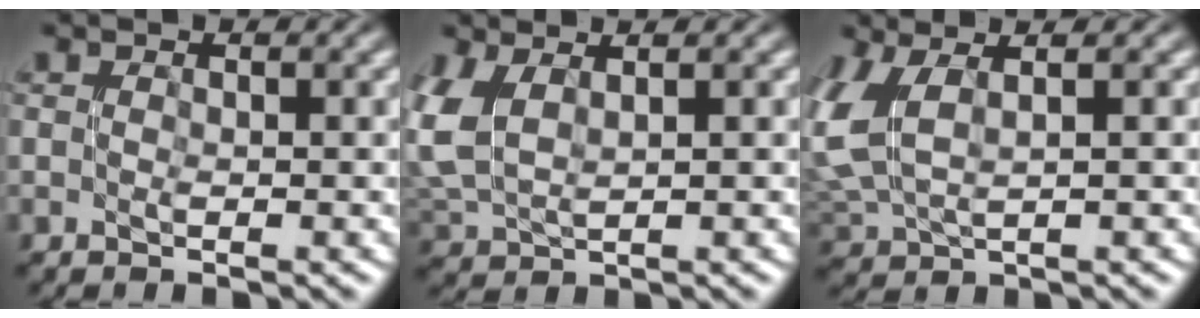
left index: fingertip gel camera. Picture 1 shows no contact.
{"total": 3.7, "force": [2.0, 2.0, 2.4], "torque": [-0.071, 0.004, 0.040]}
{"total": 4.5, "force": [1.7, 2.5, 3.3], "torque": [-0.094, 0.008, 0.035]}